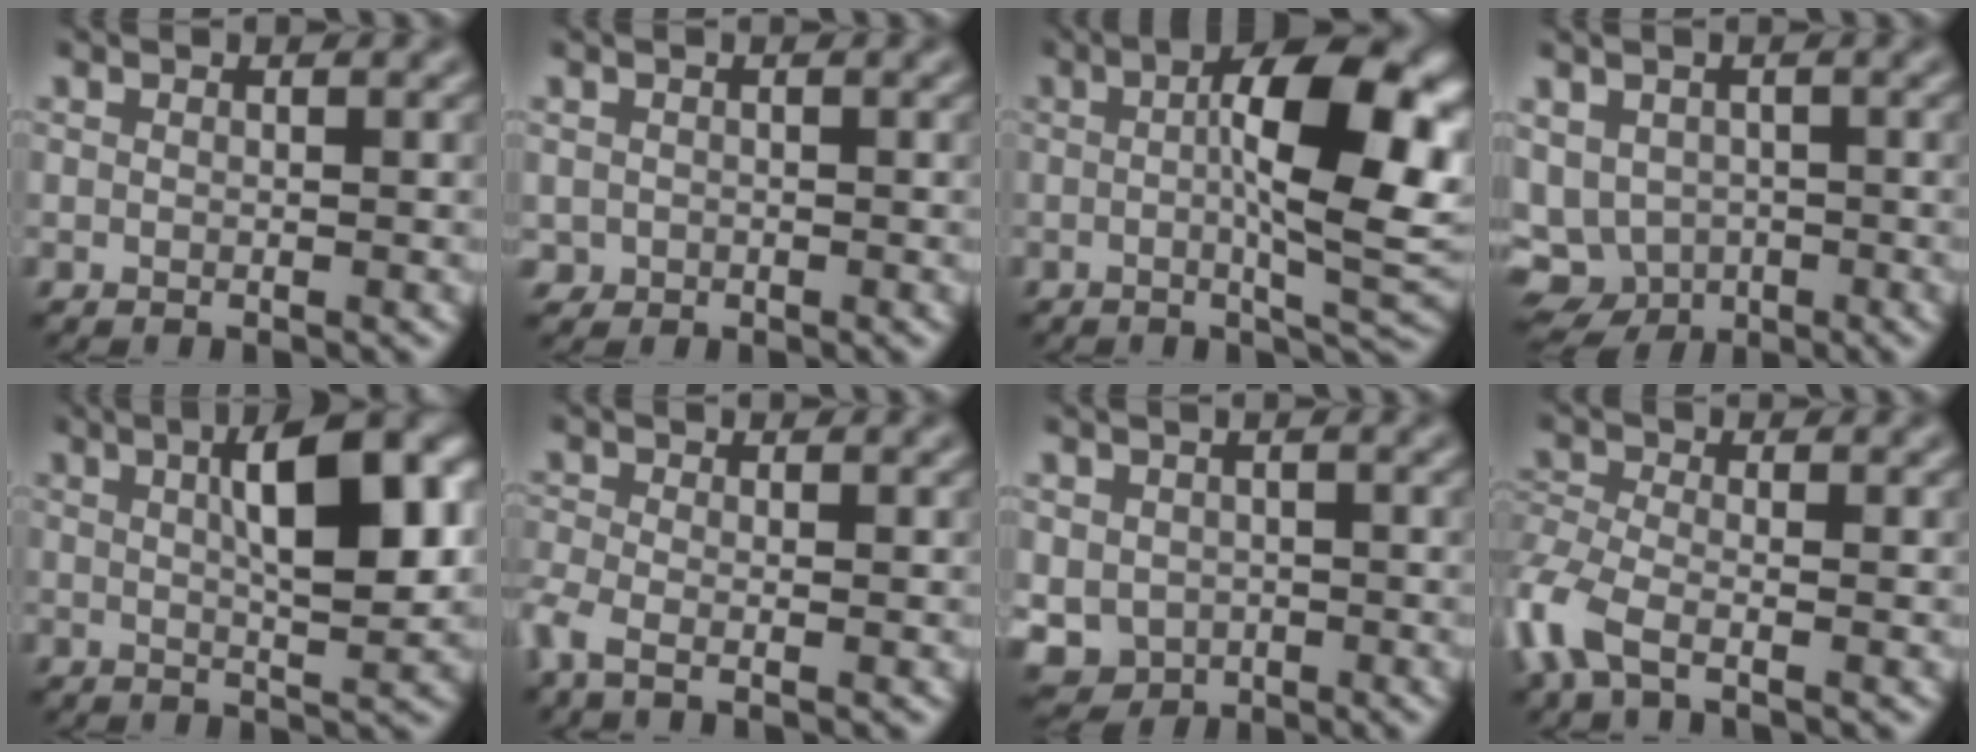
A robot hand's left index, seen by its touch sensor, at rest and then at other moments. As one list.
[{"total": 0.8, "force": [-0.2, 0.7, -0.1], "torque": [0.010, -0.004, -0.005]}, {"total": 11.8, "force": [0.7, 3.3, 11.3], "torque": [-0.156, 0.008, 0.007]}, {"total": 6.1, "force": [-1.9, 4.9, 3.1], "torque": [-0.049, -0.013, -0.017]}, {"total": 9.3, "force": [2.3, 2.7, 8.6], "torque": [-0.117, 0.013, 0.033]}, {"total": 2.5, "force": [-1.5, 0.8, 1.9], "torque": [-0.050, -0.013, -0.043]}, {"total": 3.9, "force": [-0.7, 3.4, 1.7], "torque": [-0.036, -0.011, -0.008]}, {"total": 4.6, "force": [-2.6, 1.9, 3.3], "torque": [-0.090, -0.013, -0.069]}]